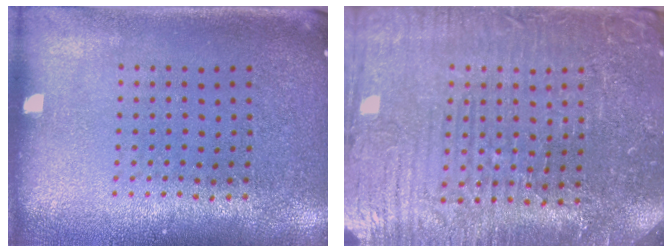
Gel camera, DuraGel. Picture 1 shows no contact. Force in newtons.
{"total": 4.5, "press": 4.4, "slide": 1.3}